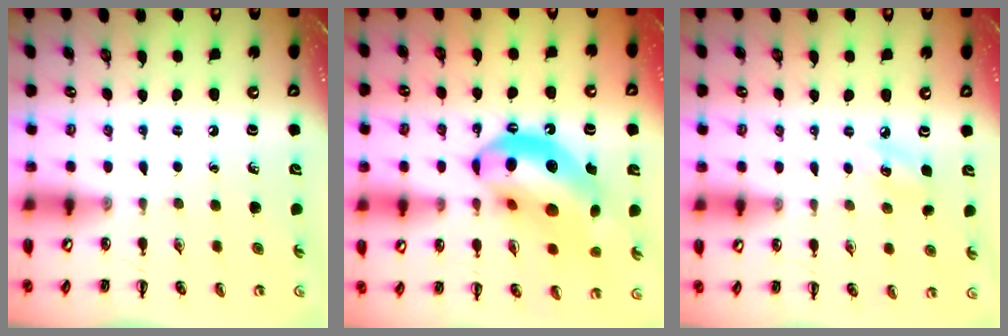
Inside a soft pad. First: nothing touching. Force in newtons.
{"total": 18.5, "press": 17.8, "slide": 5.0}
{"total": 6.0, "press": 5.7, "slide": 1.6}